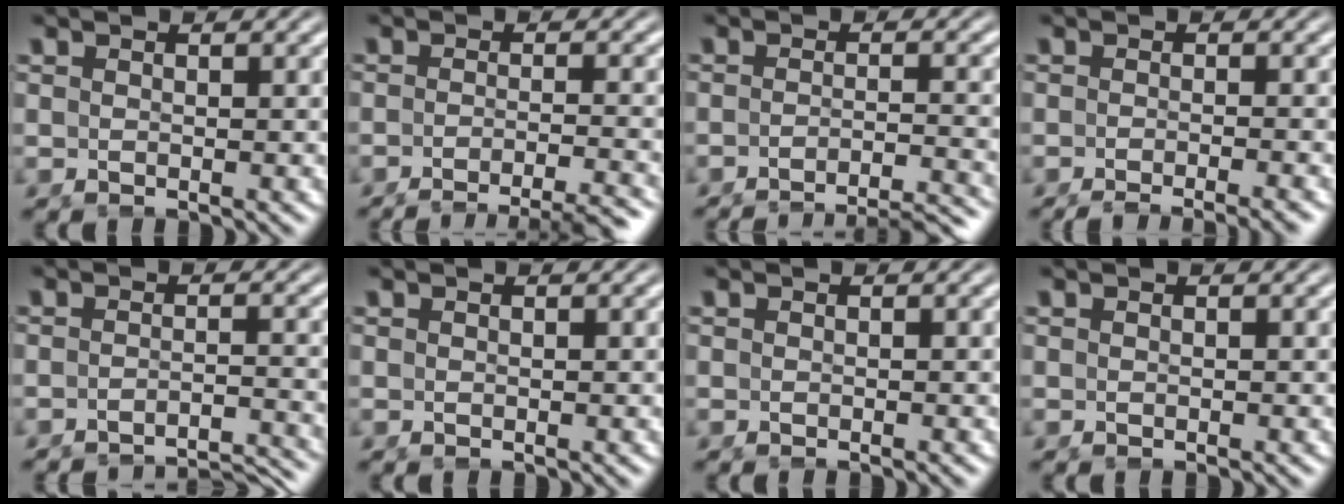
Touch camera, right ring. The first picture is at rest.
{"total": 8.5, "force": [-7.8, 1.4, 3.3], "torque": [-0.031, -0.018, -0.110]}
{"total": 9.3, "force": [-8.9, 1.3, 2.5], "torque": [-0.013, -0.022, -0.129]}
{"total": 5.3, "force": [-5.0, 0.6, 1.8], "torque": [-0.017, -0.009, -0.073]}
{"total": 7.1, "force": [-7.0, 0.4, 0.9], "torque": [0.001, -0.023, -0.104]}
{"total": 0.0}
{"total": 0.5, "force": [-0.4, -0.3, 0.2], "torque": [-0.001, 0.002, -0.007]}
{"total": 0.0}